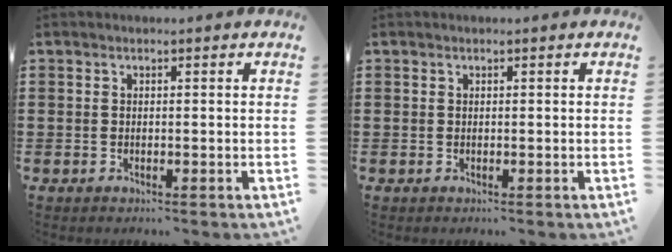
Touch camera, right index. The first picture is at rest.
{"total": 0.0}